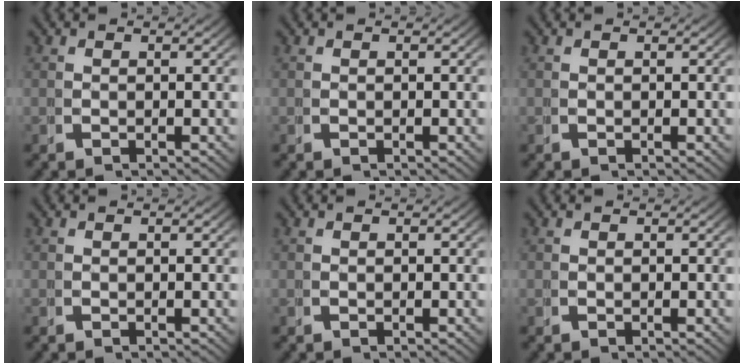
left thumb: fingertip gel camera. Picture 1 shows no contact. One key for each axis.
{"total": 0.0}
{"total": 0.0}
{"total": 0.0}
{"total": 0.0}
{"total": 0.0}